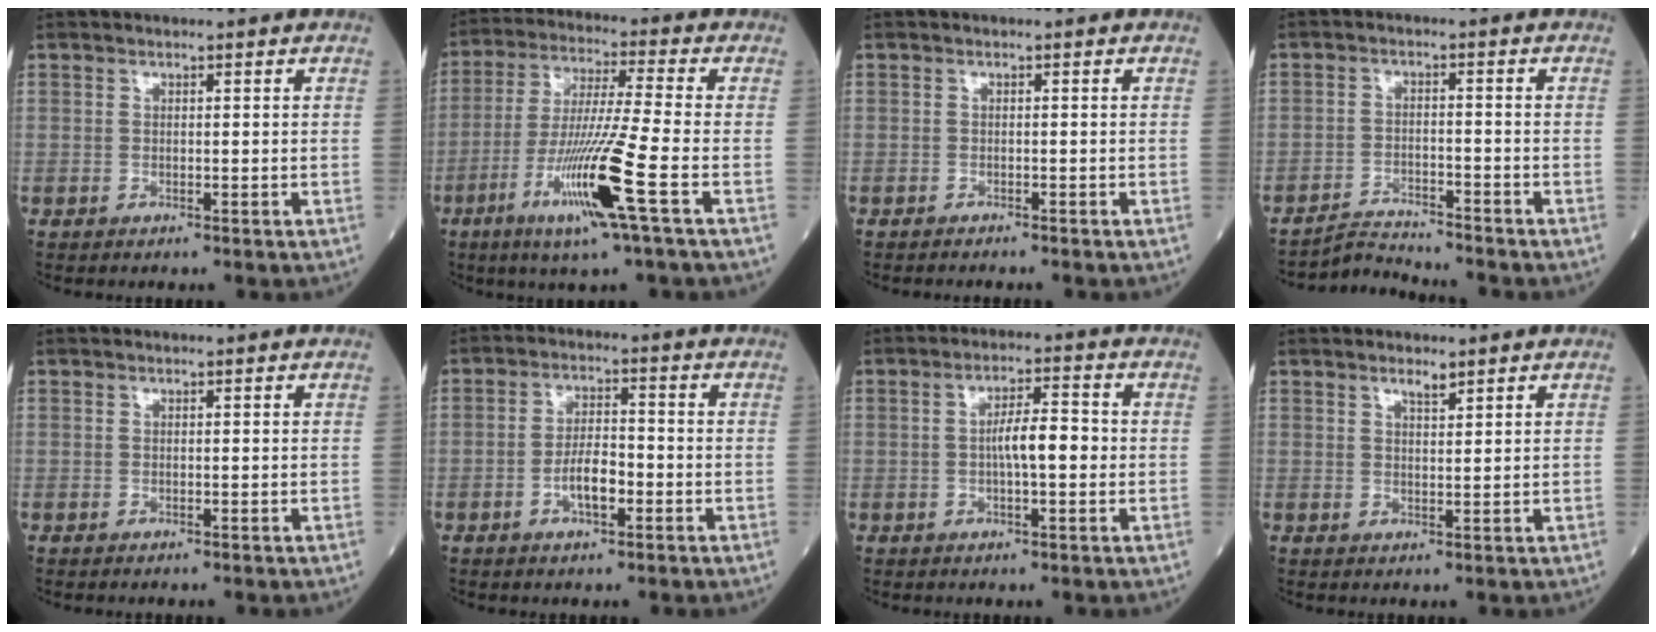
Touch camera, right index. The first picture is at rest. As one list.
[{"total": 13.2, "force": [-5.4, -1.2, 12.0], "torque": [-0.239, -0.021, -0.103]}, {"total": 1.9, "force": [-1.7, 0.0, 0.7], "torque": [-0.010, -0.001, -0.022]}, {"total": 4.6, "force": [-4.4, -0.9, -0.8], "torque": [0.010, -0.012, -0.077]}, {"total": 0.0}, {"total": 5.0, "force": [-1.8, 1.8, 4.3], "torque": [-0.085, 0.008, -0.032]}, {"total": 5.5, "force": [-0.3, 1.2, 5.3], "torque": [-0.094, 0.011, -0.007]}, {"total": 1.8, "force": [1.4, 0.3, 1.0], "torque": [-0.020, -0.001, 0.025]}]